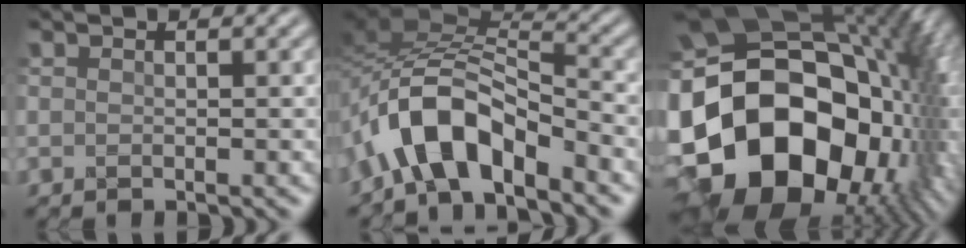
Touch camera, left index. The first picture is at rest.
{"total": 7.3, "force": [-4.7, 3.1, 4.7], "torque": [-0.067, 0.009, -0.094]}
{"total": 21.4, "force": [-2.0, 15.2, 14.9], "torque": [-0.296, -0.052, -0.001]}